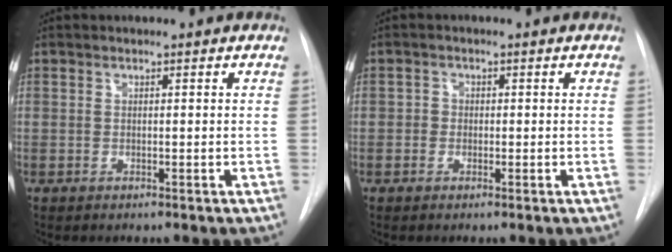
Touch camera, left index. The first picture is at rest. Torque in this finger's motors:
{"motor_torque": [0.13, 0.00, 0.02, 0.00]}